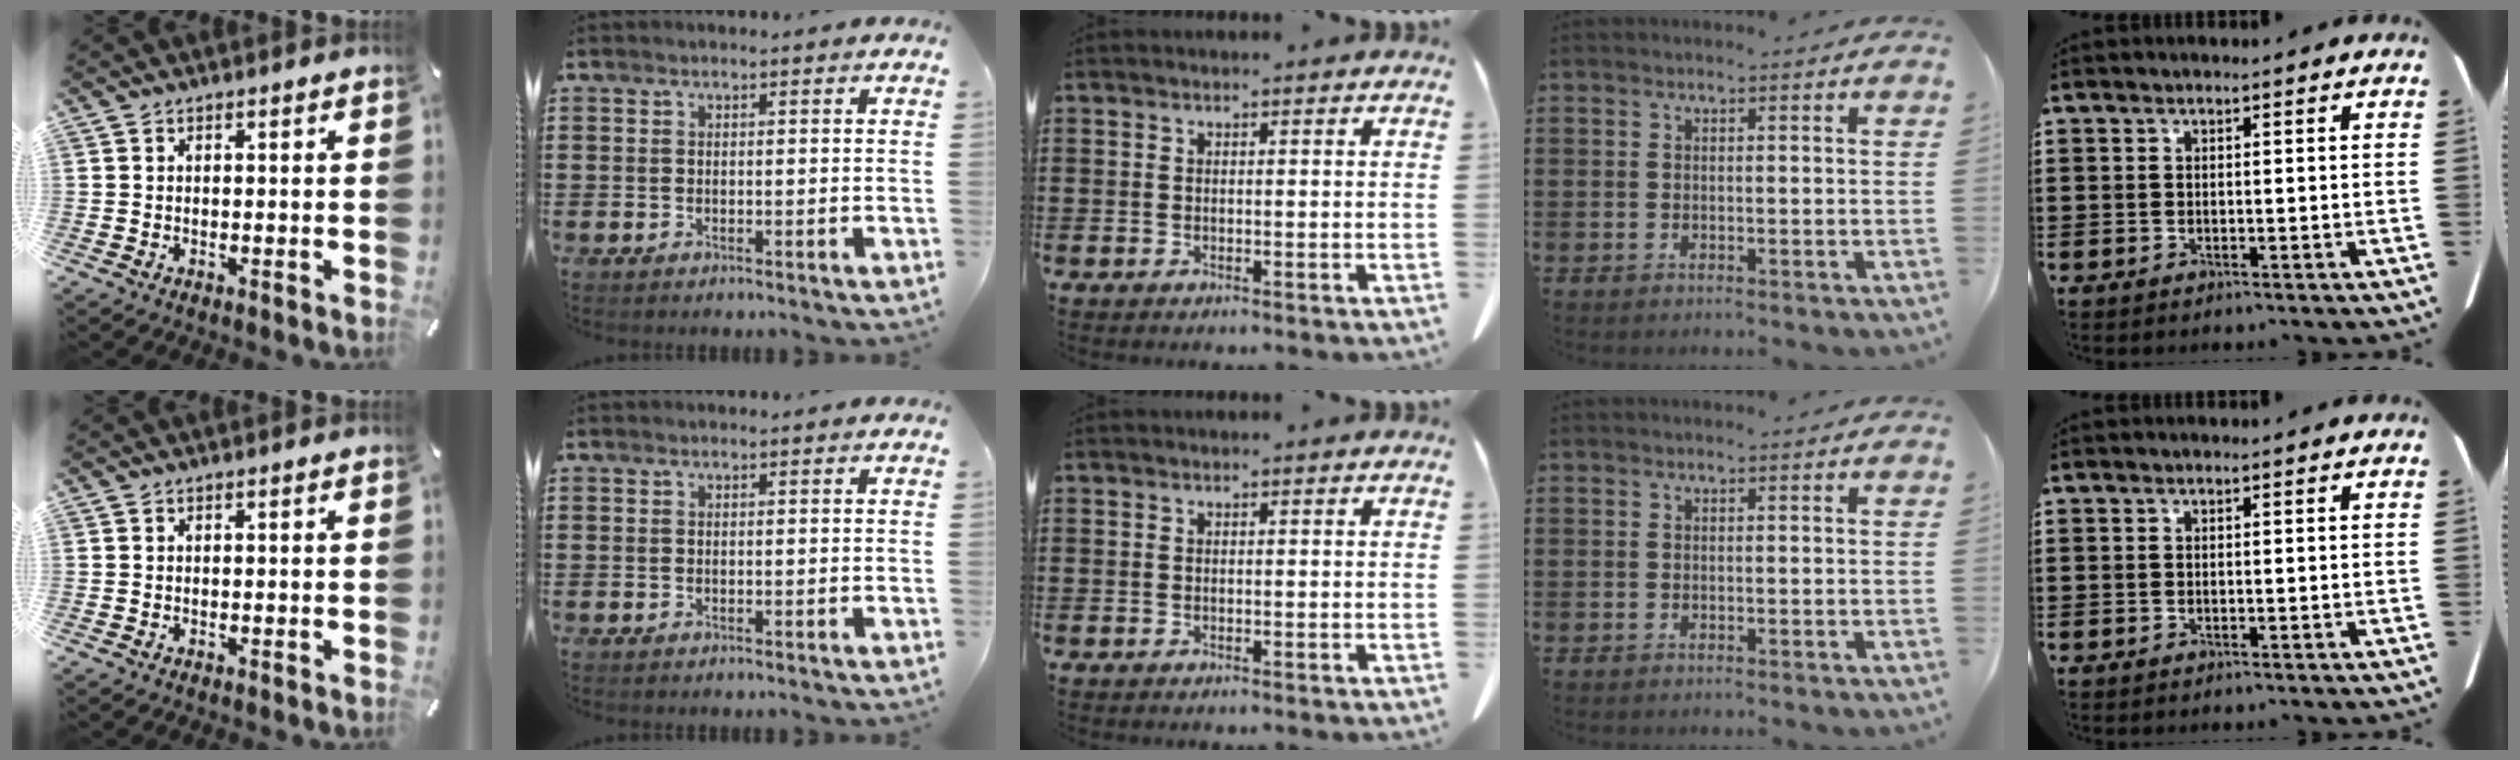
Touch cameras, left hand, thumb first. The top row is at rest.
{}